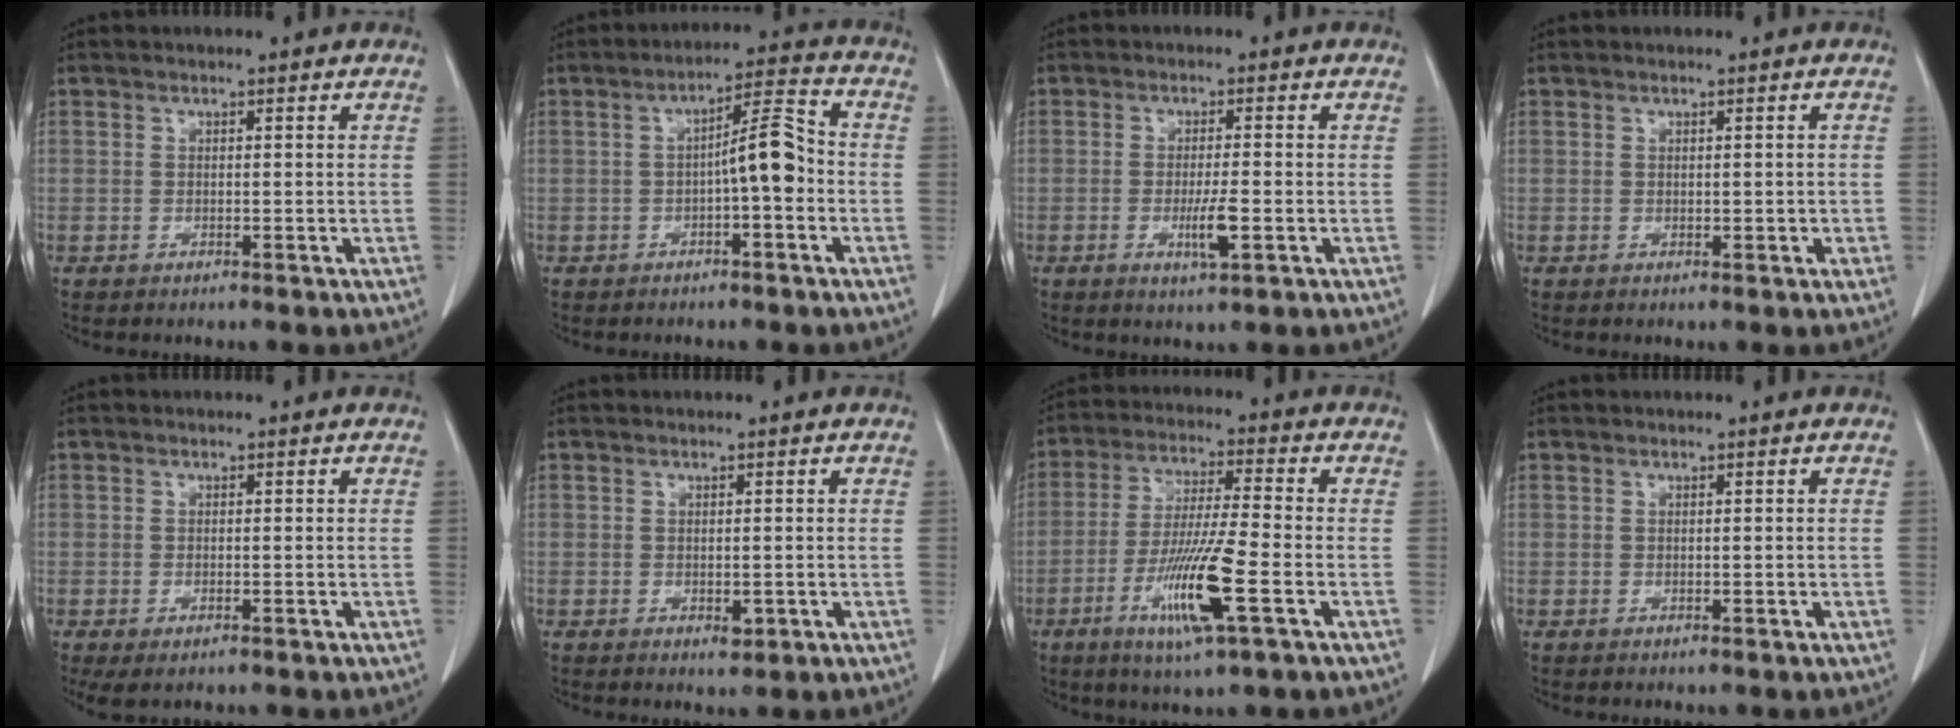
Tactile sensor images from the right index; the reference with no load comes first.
{"total": 6.5, "force": [-1.2, 1.2, 6.3], "torque": [-0.099, 0.023, -0.019]}
{"total": 4.1, "force": [-1.3, 0.3, 3.9], "torque": [-0.073, -0.007, -0.021]}
{"total": 0.9, "force": [-0.1, 0.7, 0.6], "torque": [-0.007, 0.004, 0.001]}
{"total": 2.7, "force": [-1.4, 1.0, 2.1], "torque": [-0.039, -0.006, -0.016]}
{"total": 1.3, "force": [-0.3, 0.8, 0.9], "torque": [-0.013, -0.003, -0.001]}
{"total": 12.2, "force": [-4.5, 0.2, 11.3], "torque": [-0.222, -0.021, -0.085]}
{"total": 0.0}